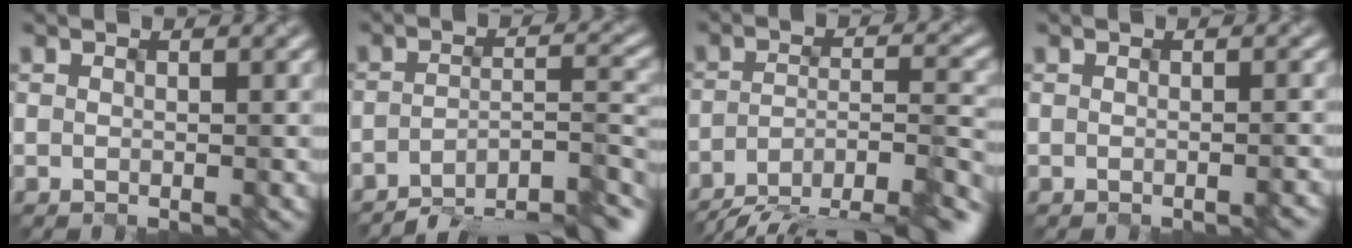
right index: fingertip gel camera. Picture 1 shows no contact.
{"total": 9.1, "force": [-7.8, 1.8, 4.5], "torque": [-0.054, 0.007, -0.113]}
{"total": 10.6, "force": [-8.6, 2.6, 5.6], "torque": [-0.090, -0.006, -0.129]}
{"total": 0.9, "force": [-0.4, 0.3, 0.8], "torque": [-0.006, 0.000, -0.004]}